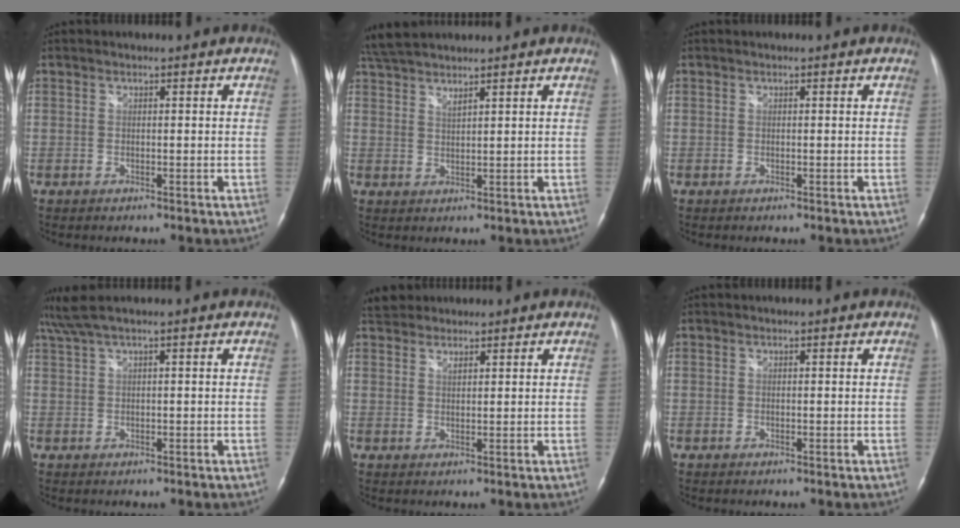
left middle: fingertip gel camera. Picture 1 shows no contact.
{"total": 6.8, "force": [6.1, 0.3, 3.0], "torque": [-0.066, 0.022, 0.117]}
{"total": 0.0}
{"total": 3.3, "force": [2.2, -0.3, 2.4], "torque": [-0.067, 0.028, 0.049]}
{"total": 3.6, "force": [3.4, 1.3, 0.6], "torque": [-0.018, 0.016, 0.062]}
{"total": 0.0}